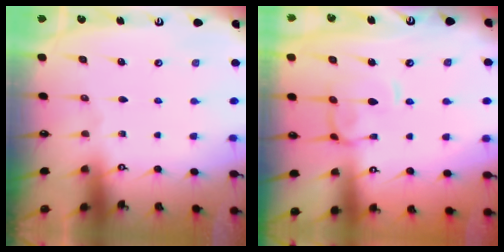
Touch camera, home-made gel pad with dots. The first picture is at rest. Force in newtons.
{"total": 2.2, "press": 2.0, "slide": 0.7}